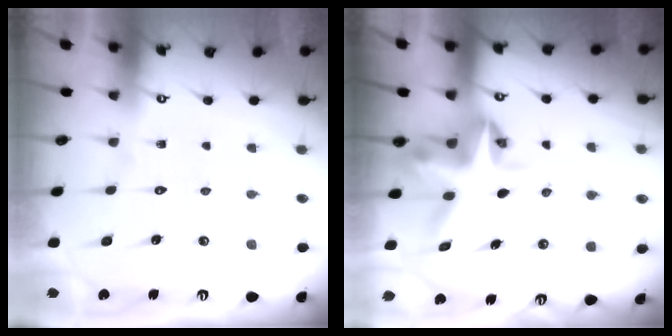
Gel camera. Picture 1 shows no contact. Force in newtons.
{"total": 6.6, "press": 6.6, "slide": 0.6}